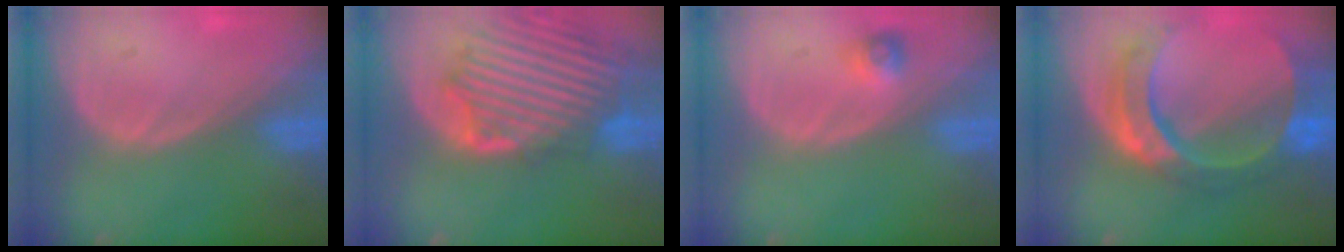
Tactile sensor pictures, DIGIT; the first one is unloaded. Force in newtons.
{"total": 13.0, "press": 11.4, "slide": 6.1}
{"total": 2.5, "press": 2.3, "slide": 1.0}
{"total": 11.1, "press": 9.2, "slide": 6.1}